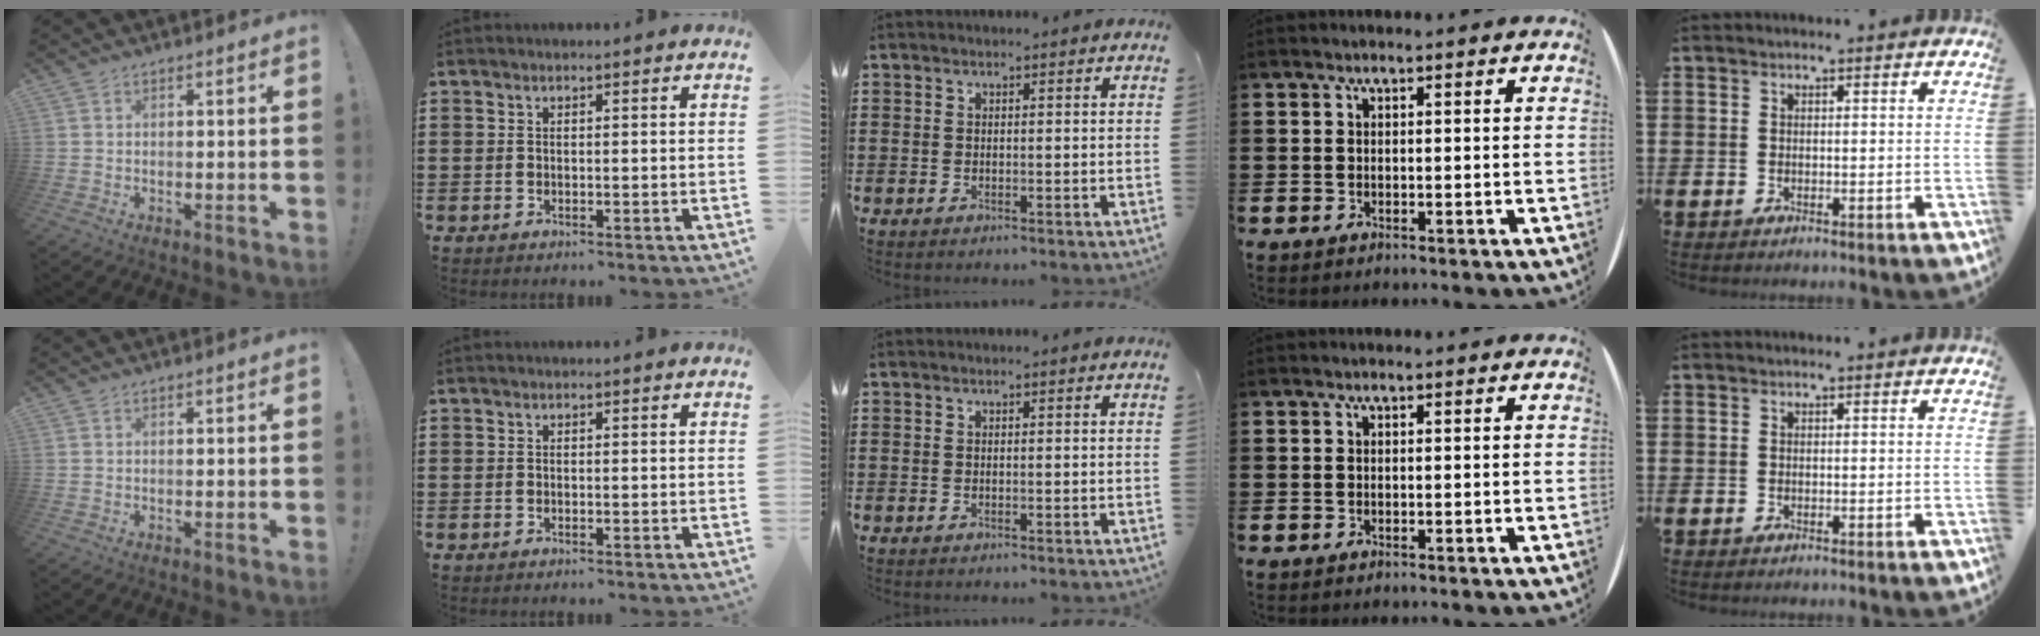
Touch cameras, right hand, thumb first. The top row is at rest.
{}